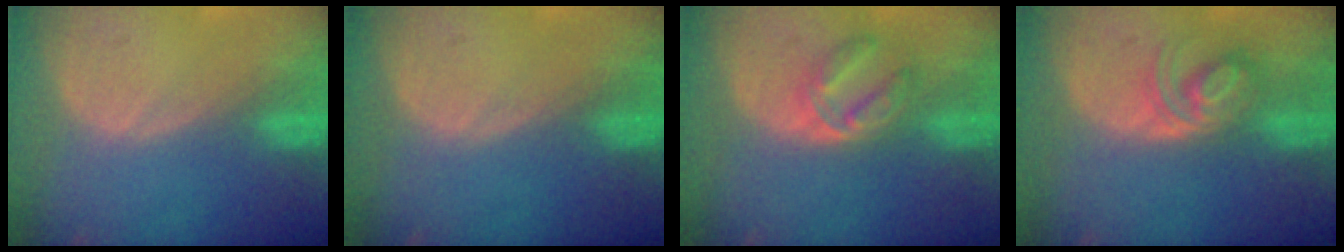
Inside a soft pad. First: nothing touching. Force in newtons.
{"total": 0.0}
{"total": 5.4, "press": 5.3, "slide": 1.2}
{"total": 5.7, "press": 5.5, "slide": 1.5}